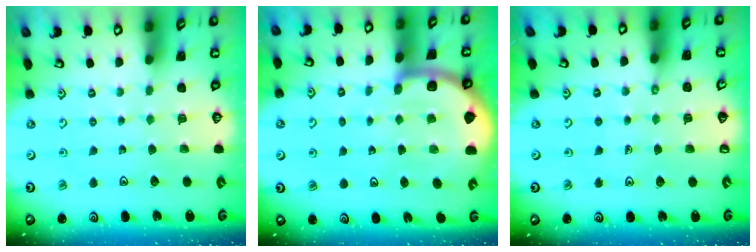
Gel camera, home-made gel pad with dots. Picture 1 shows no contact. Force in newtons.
{"total": 5.6, "press": 5.6, "slide": 0.8}
{"total": 0.9, "press": 0.9, "slide": 0.1}